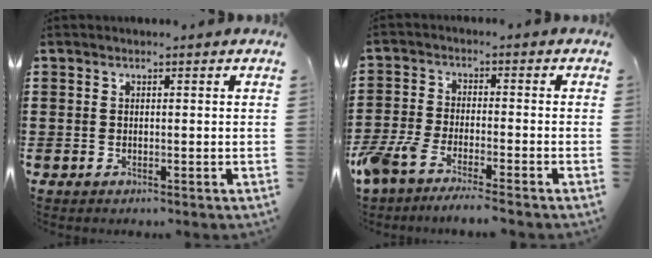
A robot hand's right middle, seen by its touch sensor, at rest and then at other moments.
{"total": 5.0, "force": [-4.5, 0.5, 2.2], "torque": [-0.073, -0.015, -0.094]}